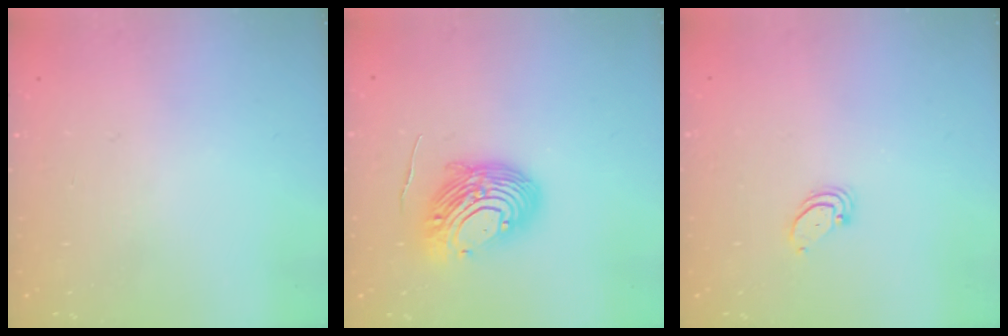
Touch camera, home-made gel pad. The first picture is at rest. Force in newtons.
{"total": 13.4, "press": 13.3, "slide": 1.5}
{"total": 2.0, "press": 2.0, "slide": 0.2}